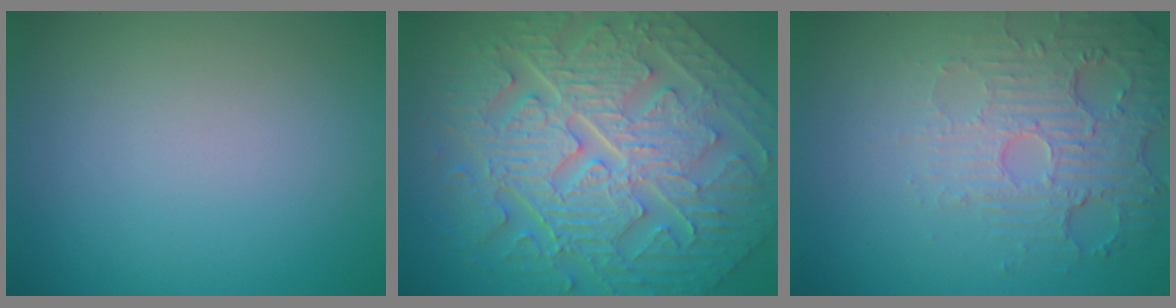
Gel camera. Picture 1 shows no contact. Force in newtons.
{"total": 11.7, "press": 7.9, "slide": 8.6}
{"total": 5.7, "press": 3.5, "slide": 4.5}